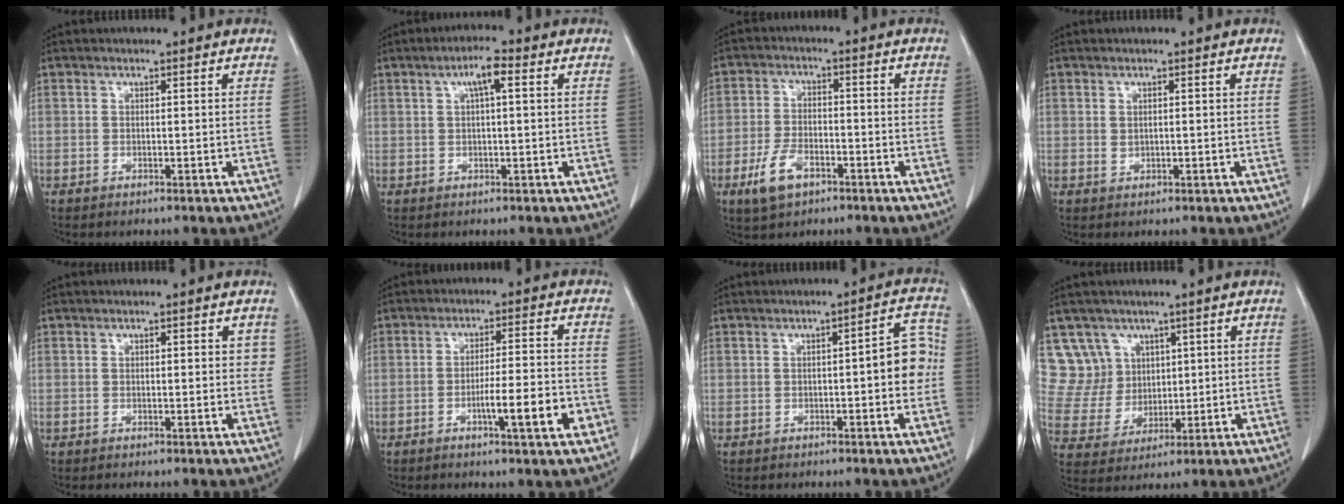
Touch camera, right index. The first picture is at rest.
{"total": 3.8, "force": [1.3, 0.6, 3.6], "torque": [-0.065, 0.011, 0.022]}
{"total": 6.6, "force": [-3.6, 3.4, 4.4], "torque": [-0.095, 0.000, -0.063]}
{"total": 0.7, "force": [0.2, 0.5, 0.5], "torque": [-0.009, -0.002, 0.006]}
{"total": 2.9, "force": [0.9, 1.4, 2.4], "torque": [-0.022, 0.000, 0.005]}
{"total": 8.3, "force": [-3.1, 0.5, 7.7], "torque": [-0.116, -0.002, -0.047]}
{"total": 6.1, "force": [-0.4, 1.4, 5.9], "torque": [-0.066, 0.019, -0.010]}
{"total": 8.0, "force": [4.4, 6.7, 0.0], "torque": [-0.003, 0.024, 0.101]}